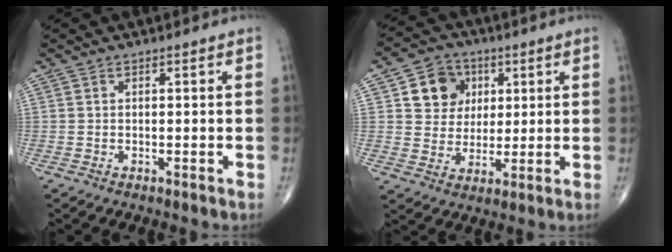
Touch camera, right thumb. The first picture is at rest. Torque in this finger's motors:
{"motor_torque": [-0.59, 0.66, 0.39, 0.13, 0.00]}